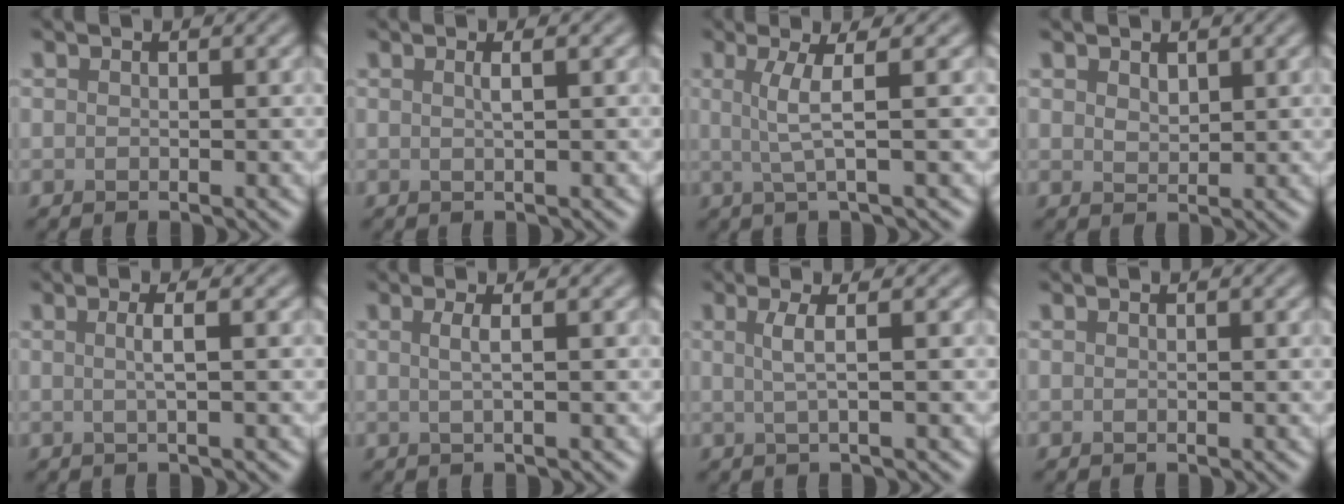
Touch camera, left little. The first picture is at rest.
{"total": 1.3, "force": [0.3, 0.4, 1.1], "torque": [-0.013, 0.003, 0.000]}
{"total": 3.3, "force": [0.5, 0.5, 3.2], "torque": [-0.062, 0.001, 0.011]}
{"total": 1.4, "force": [0.9, 0.8, 0.6], "torque": [-0.013, -0.002, 0.021]}
{"total": 1.9, "force": [0.1, 0.5, 1.8], "torque": [-0.029, 0.004, -0.004]}
{"total": 1.8, "force": [0.3, 0.6, 1.6], "torque": [-0.024, 0.002, -0.003]}
{"total": 2.4, "force": [0.4, 0.6, 2.2], "torque": [-0.040, 0.002, 0.001]}
{"total": 0.0}